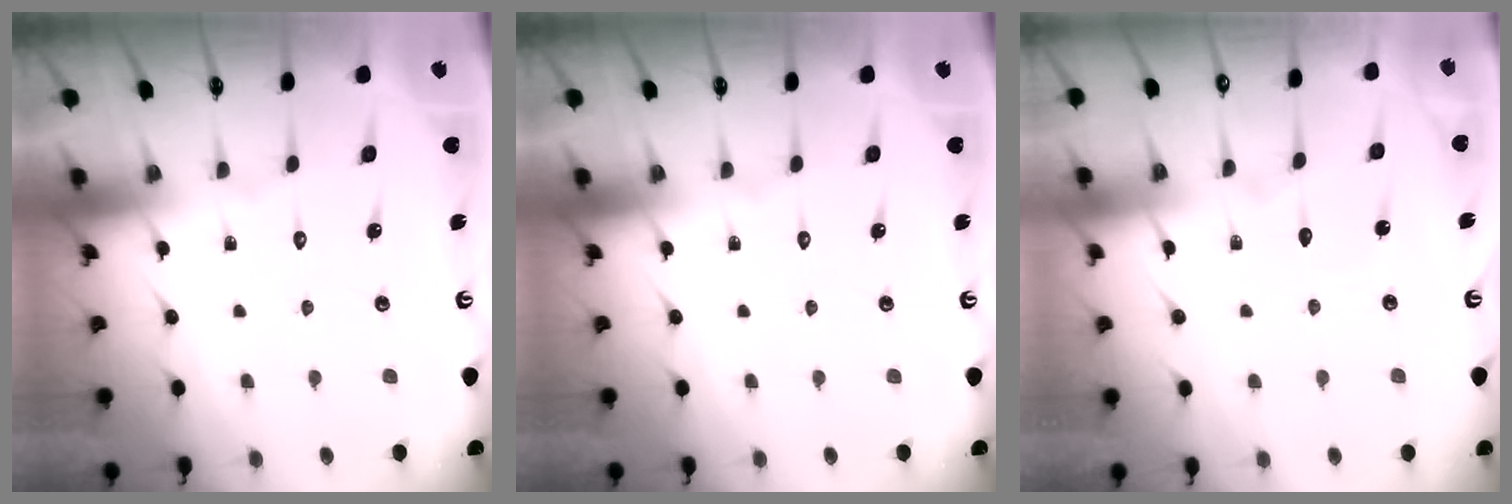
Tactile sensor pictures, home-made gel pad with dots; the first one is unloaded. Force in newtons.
{"total": 0.0}
{"total": 3.4, "press": 3.4, "slide": 0.4}